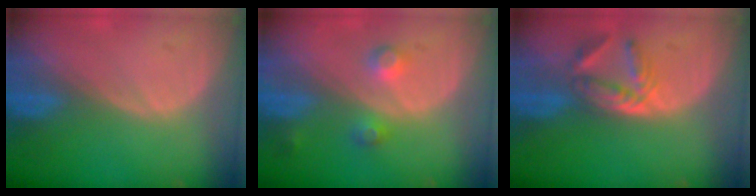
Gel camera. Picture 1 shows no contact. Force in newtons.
{"total": 3.6, "press": 3.4, "slide": 1.1}
{"total": 5.8, "press": 5.0, "slide": 2.9}